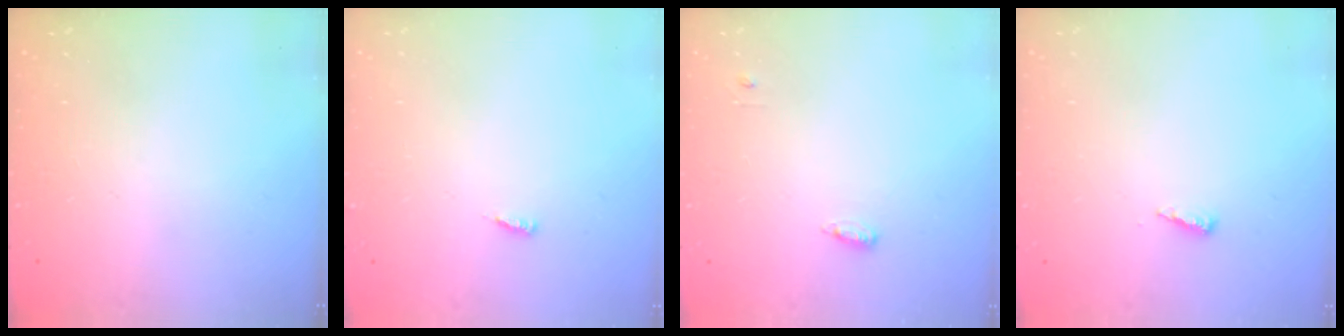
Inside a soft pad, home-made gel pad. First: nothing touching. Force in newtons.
{"total": 2.6, "press": 2.6, "slide": 0.3}
{"total": 3.7, "press": 3.6, "slide": 1.0}
{"total": 3.1, "press": 3.1, "slide": 0.3}